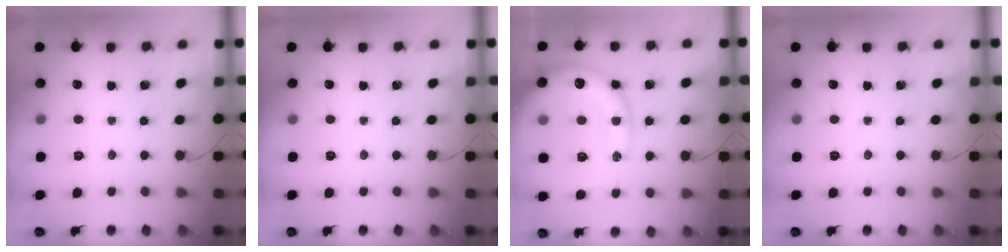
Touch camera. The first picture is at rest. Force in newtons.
{"total": 0.0}
{"total": 22.1, "press": 21.7, "slide": 4.4}
{"total": 0.0}